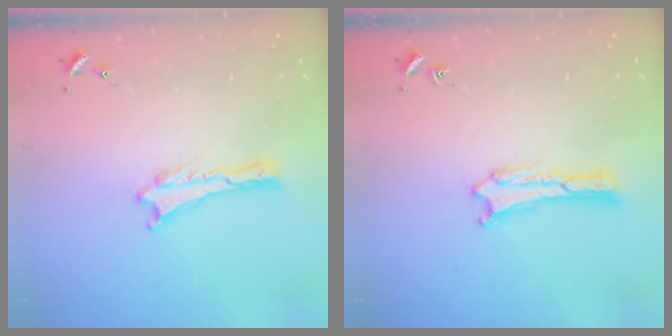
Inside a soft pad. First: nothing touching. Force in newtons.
{"total": 0.8, "press": 0.8, "slide": 0.0}